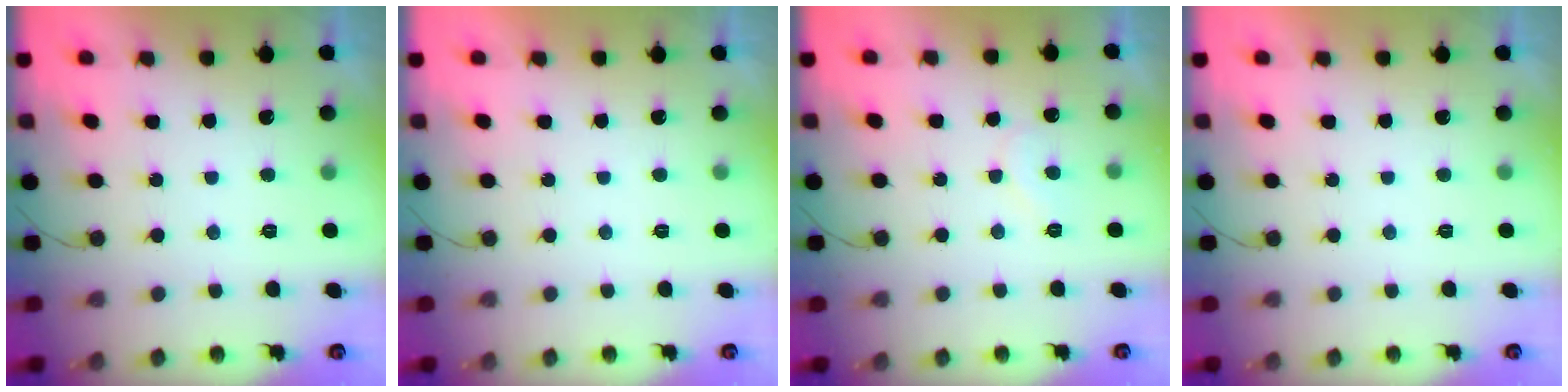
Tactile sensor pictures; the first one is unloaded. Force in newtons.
{"total": 1.8, "press": 1.8, "slide": 0.1}
{"total": 5.4, "press": 5.4, "slide": 0.5}
{"total": 1.7, "press": 1.7, "slide": 0.1}